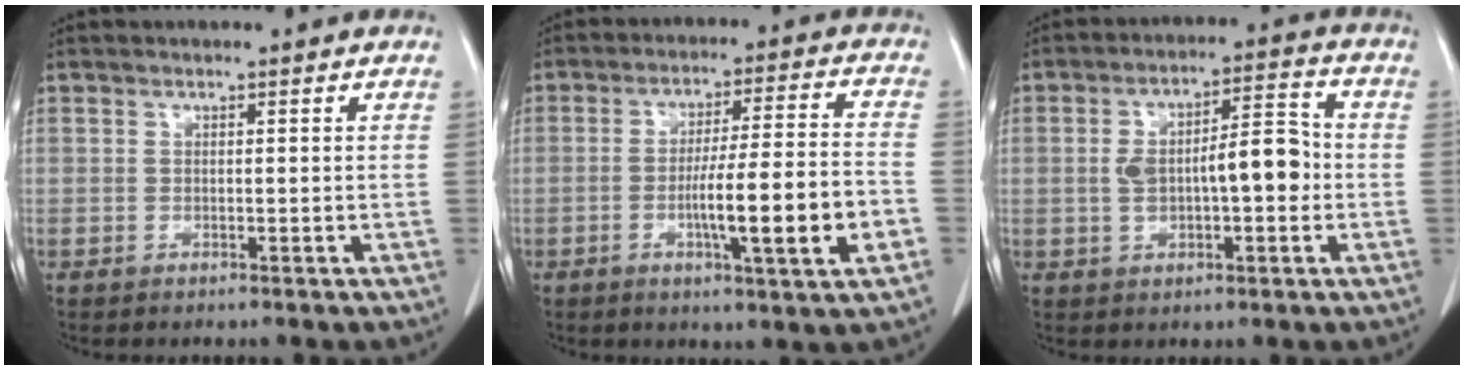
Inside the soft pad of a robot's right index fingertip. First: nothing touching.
{"total": 12.9, "force": [-3.7, 0.4, 12.4], "torque": [-0.203, 0.000, -0.056]}
{"total": 9.9, "force": [-0.5, 3.4, 9.3], "torque": [-0.166, 0.029, -0.003]}